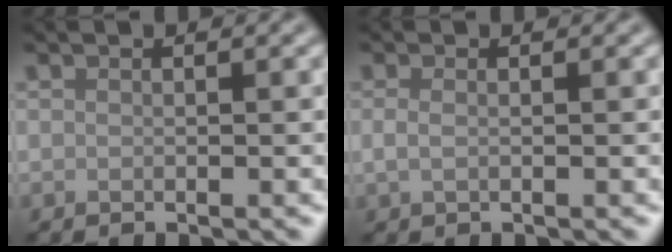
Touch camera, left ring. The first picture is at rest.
{"total": 1.0, "force": [0.0, 0.5, 0.9], "torque": [-0.021, -0.002, -0.001]}